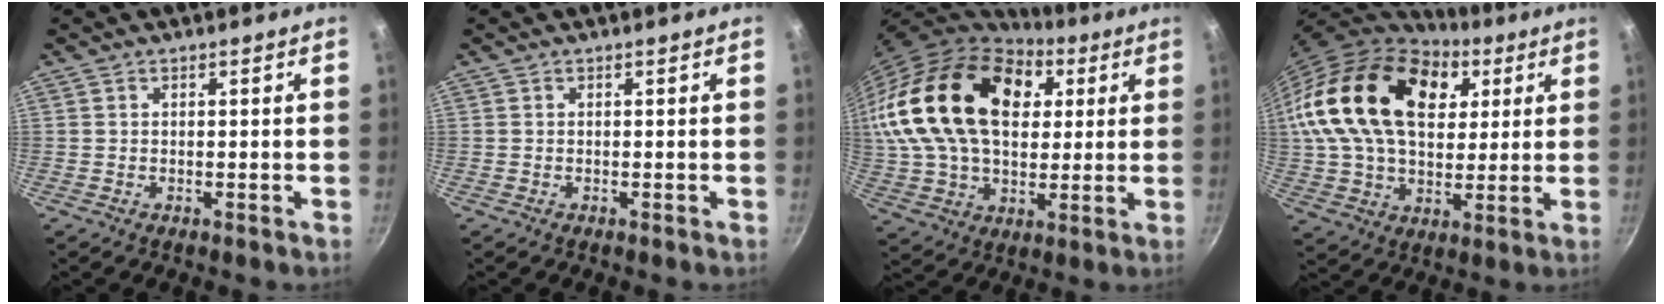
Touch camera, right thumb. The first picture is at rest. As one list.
[{"total": 0.0}, {"total": 30.9, "force": [8.4, 19.9, 22.1], "torque": [-0.406, 0.015, 0.145]}, {"total": 27.8, "force": [8.5, 17.6, 19.8], "torque": [-0.334, 0.004, 0.142]}]